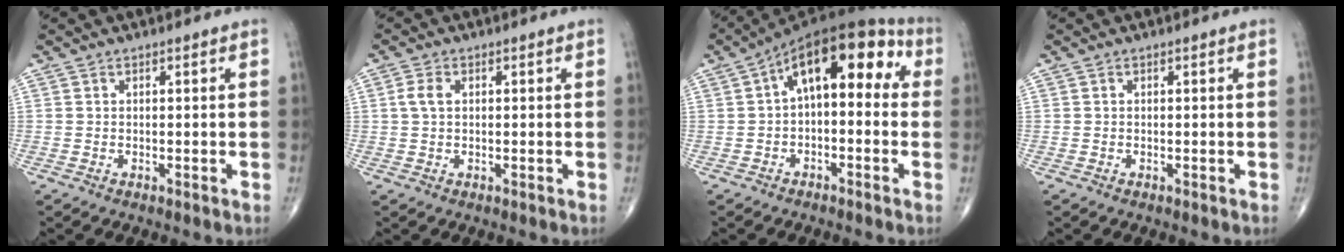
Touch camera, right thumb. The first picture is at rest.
{"total": 2.7, "force": [0.6, 1.7, 2.0], "torque": [-0.047, 0.008, 0.011]}
{"total": 14.4, "force": [2.2, 7.4, 12.2], "torque": [-0.152, 0.049, 0.019]}
{"total": 0.0}